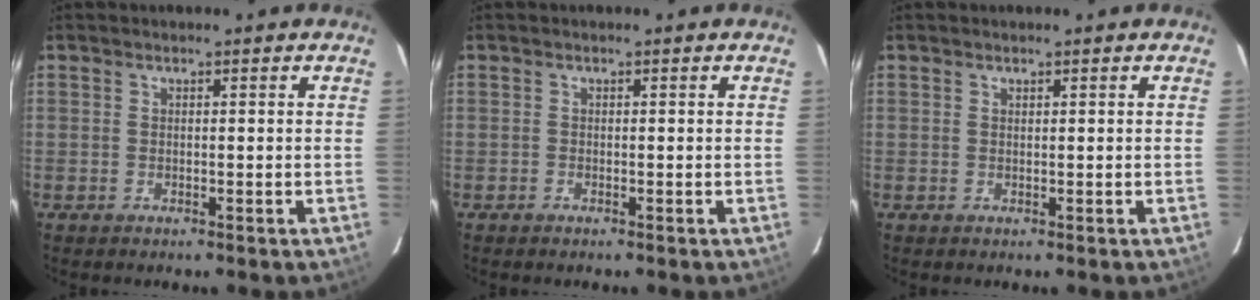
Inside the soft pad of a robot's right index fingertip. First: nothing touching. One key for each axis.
{"total": 0.0}
{"total": 0.0}